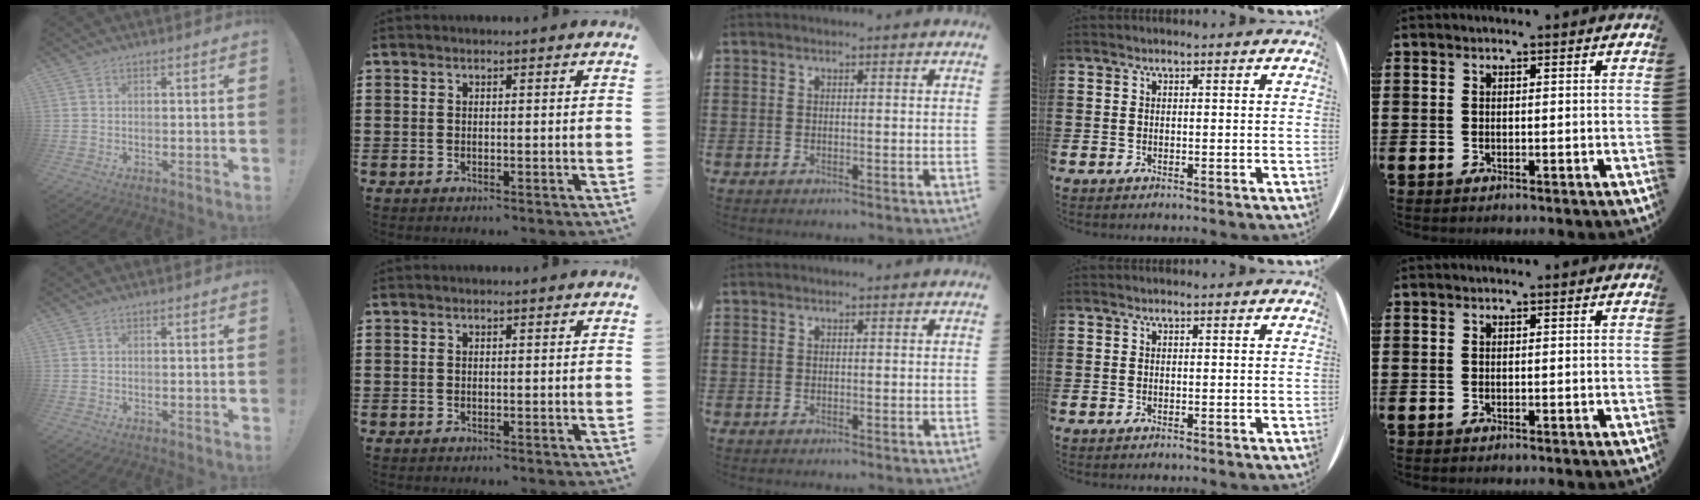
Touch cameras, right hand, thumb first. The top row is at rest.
{}